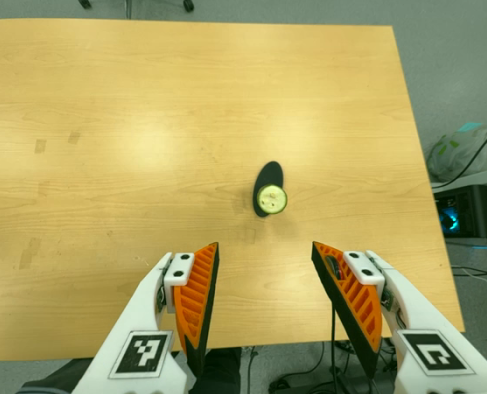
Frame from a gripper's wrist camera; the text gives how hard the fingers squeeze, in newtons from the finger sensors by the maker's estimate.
{"total": 0.0}